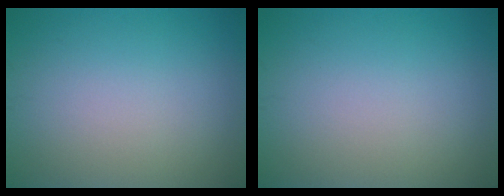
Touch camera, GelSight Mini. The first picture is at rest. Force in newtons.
{"total": 0.0}